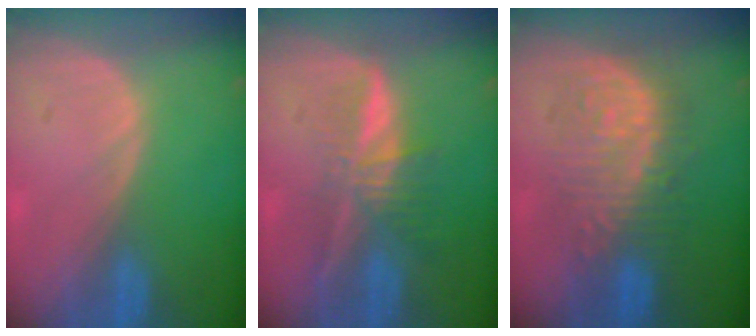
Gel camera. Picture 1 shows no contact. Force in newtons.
{"total": 6.4, "press": 5.7, "slide": 3.1}
{"total": 9.0, "press": 9.0, "slide": 0.6}